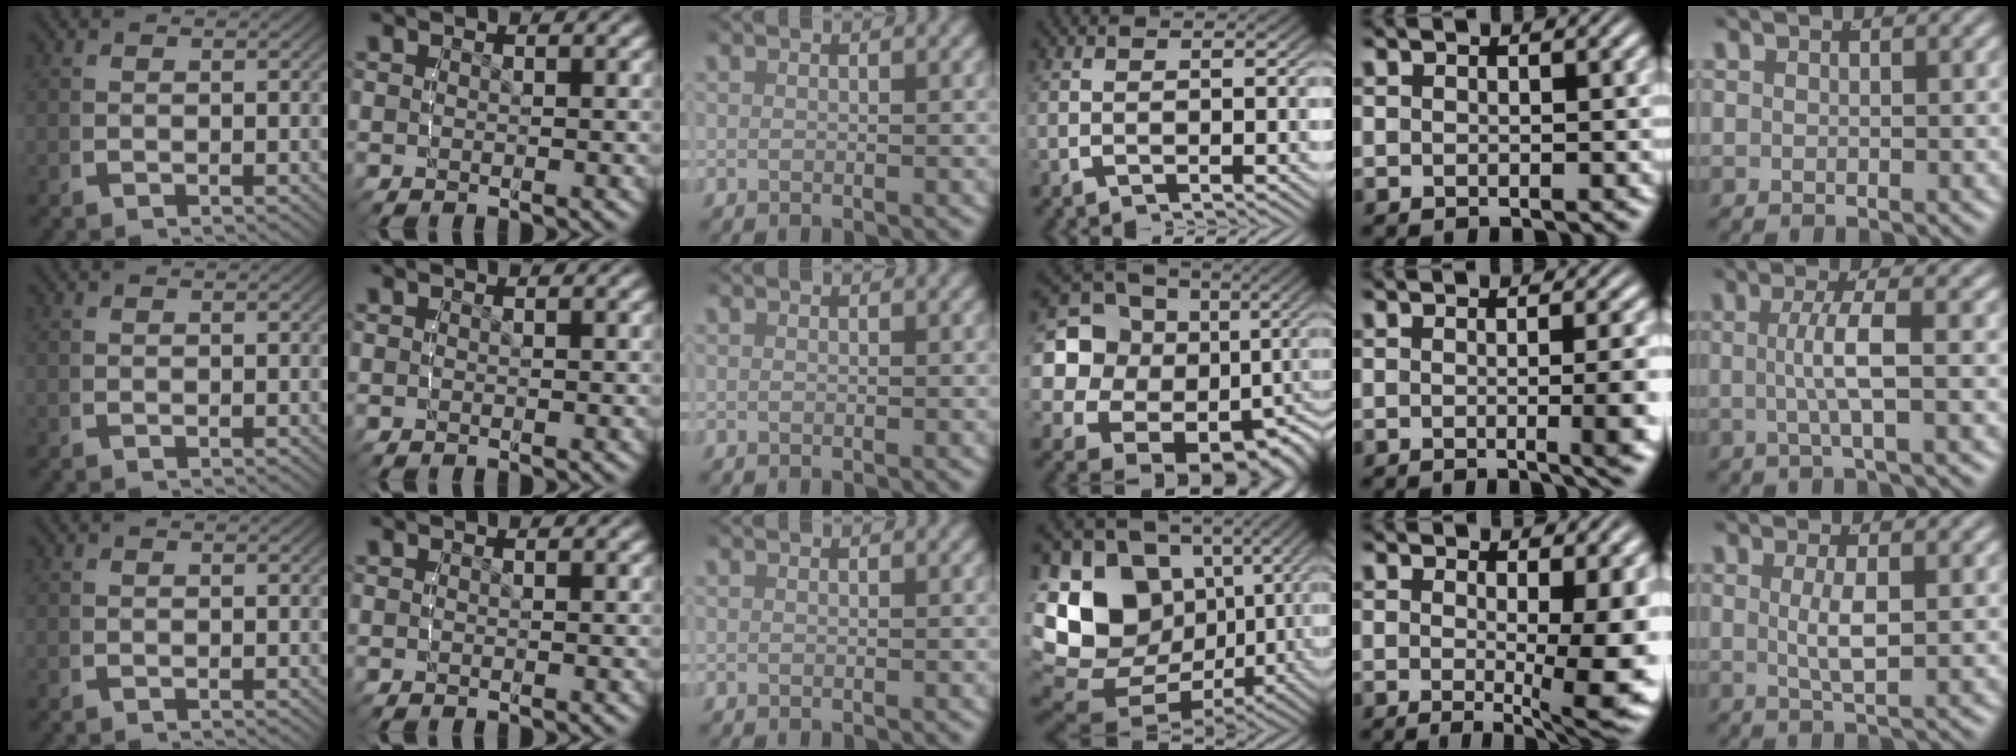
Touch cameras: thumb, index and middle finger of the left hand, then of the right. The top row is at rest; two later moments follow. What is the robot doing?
{"motion": "lift_and_place", "object": "glue stick"}